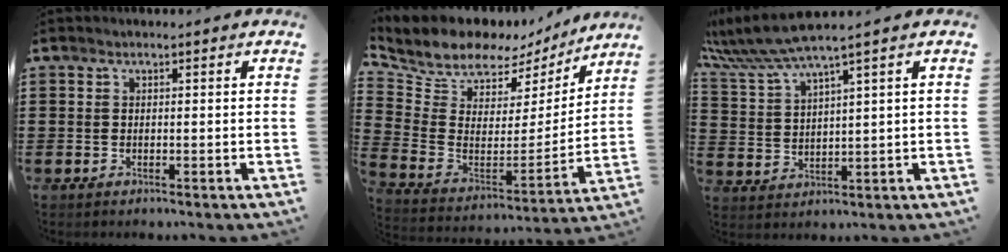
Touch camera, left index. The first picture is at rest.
{"total": 9.5, "force": [8.2, 4.1, 2.4], "torque": [-0.098, -0.053, 0.148]}
{"total": 6.2, "force": [4.9, 0.1, 3.9], "torque": [-0.102, -0.024, 0.081]}